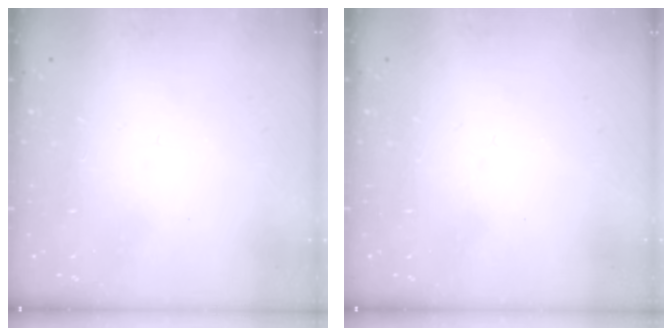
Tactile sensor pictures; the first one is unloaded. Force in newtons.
{"total": 0.0}